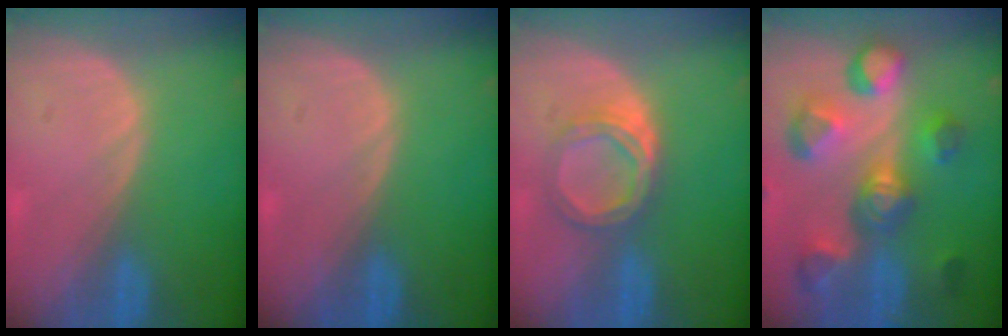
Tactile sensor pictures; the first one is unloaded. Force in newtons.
{"total": 0.0}
{"total": 5.3, "press": 4.9, "slide": 2.0}
{"total": 11.1, "press": 10.0, "slide": 4.8}